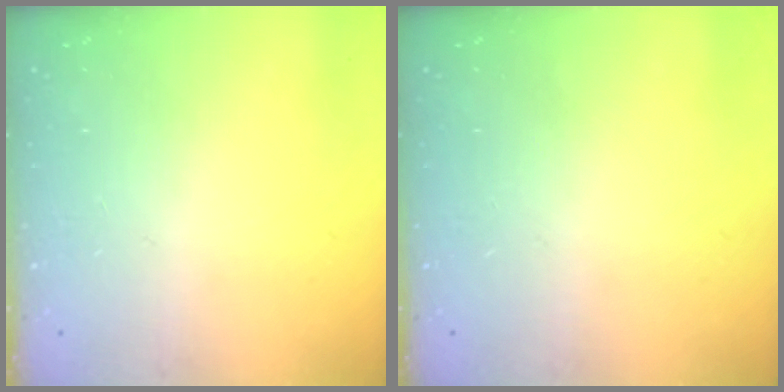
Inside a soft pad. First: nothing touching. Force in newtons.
{"total": 0.0}